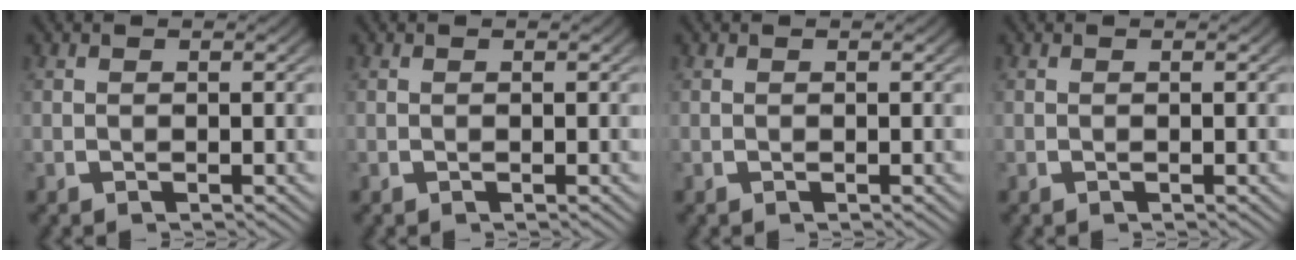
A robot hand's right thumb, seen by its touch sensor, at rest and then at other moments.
{"total": 0.0}
{"total": 0.0}
{"total": 0.0}